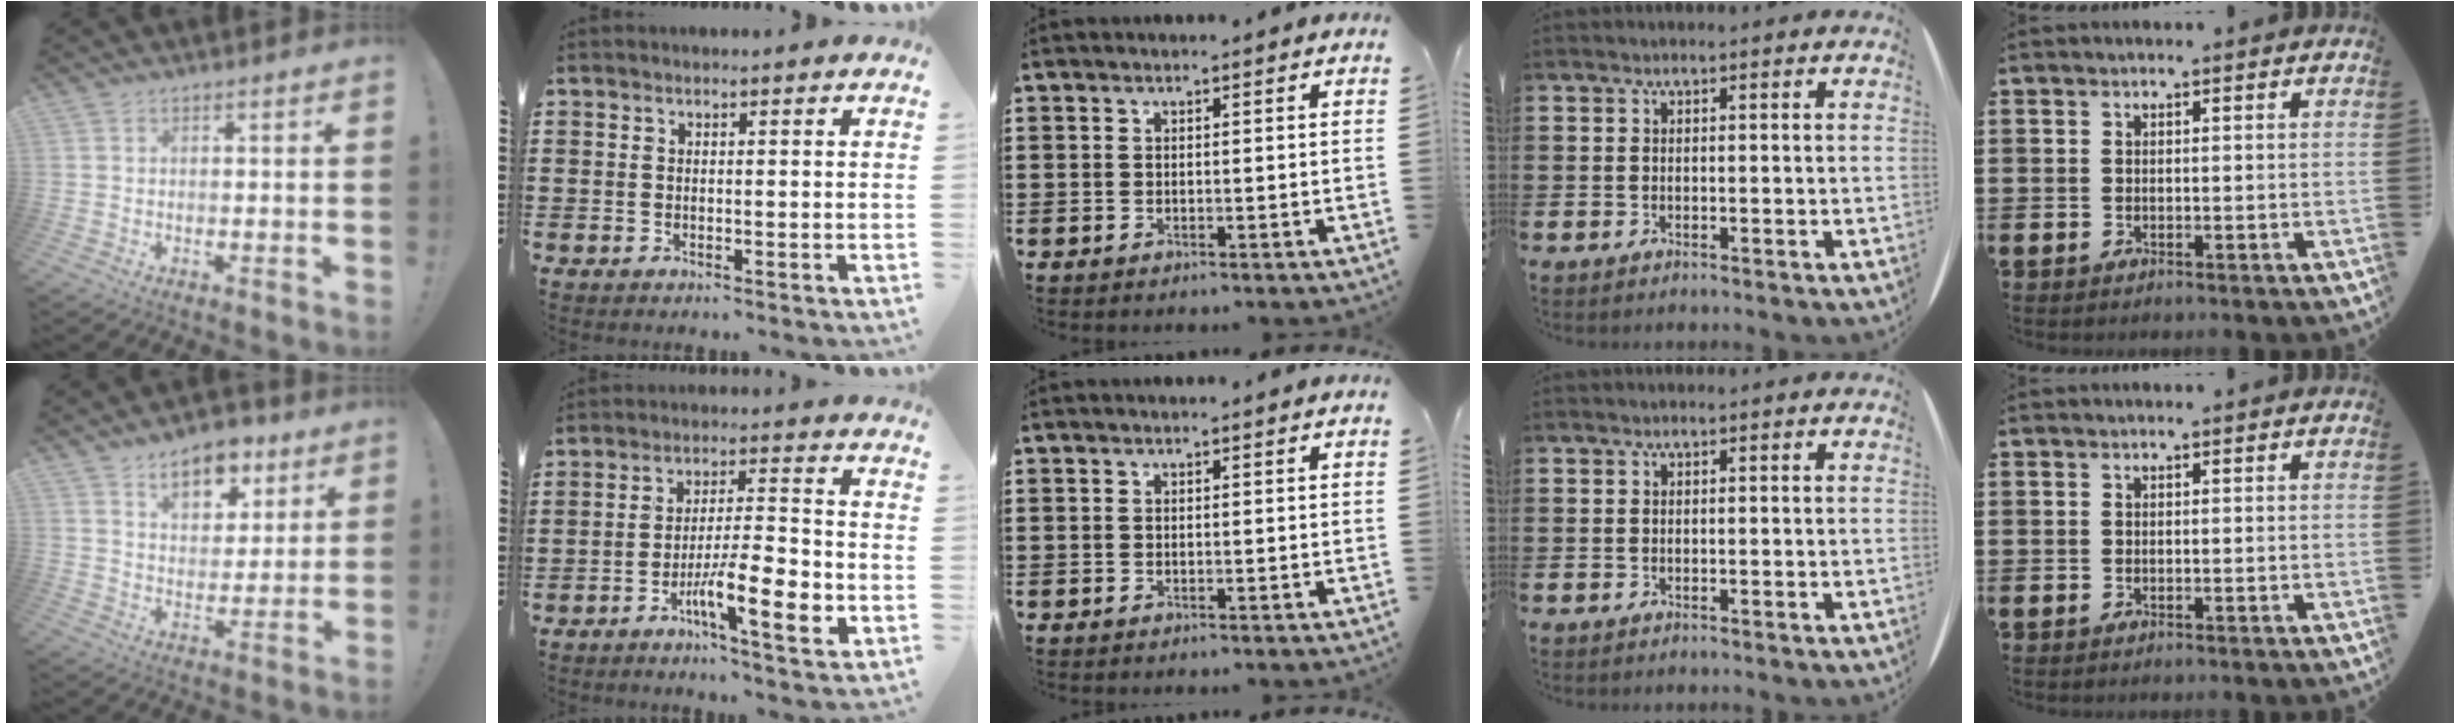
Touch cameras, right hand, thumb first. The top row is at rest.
{"thumb": {"total": 11.2, "force": [6.9, 6.7, 5.8], "torque": [-0.076, -0.035, 0.125]}, "index": {"total": 10.1, "force": [-4.4, 2.2, 8.8], "torque": [-0.153, 0.001, -0.077]}}